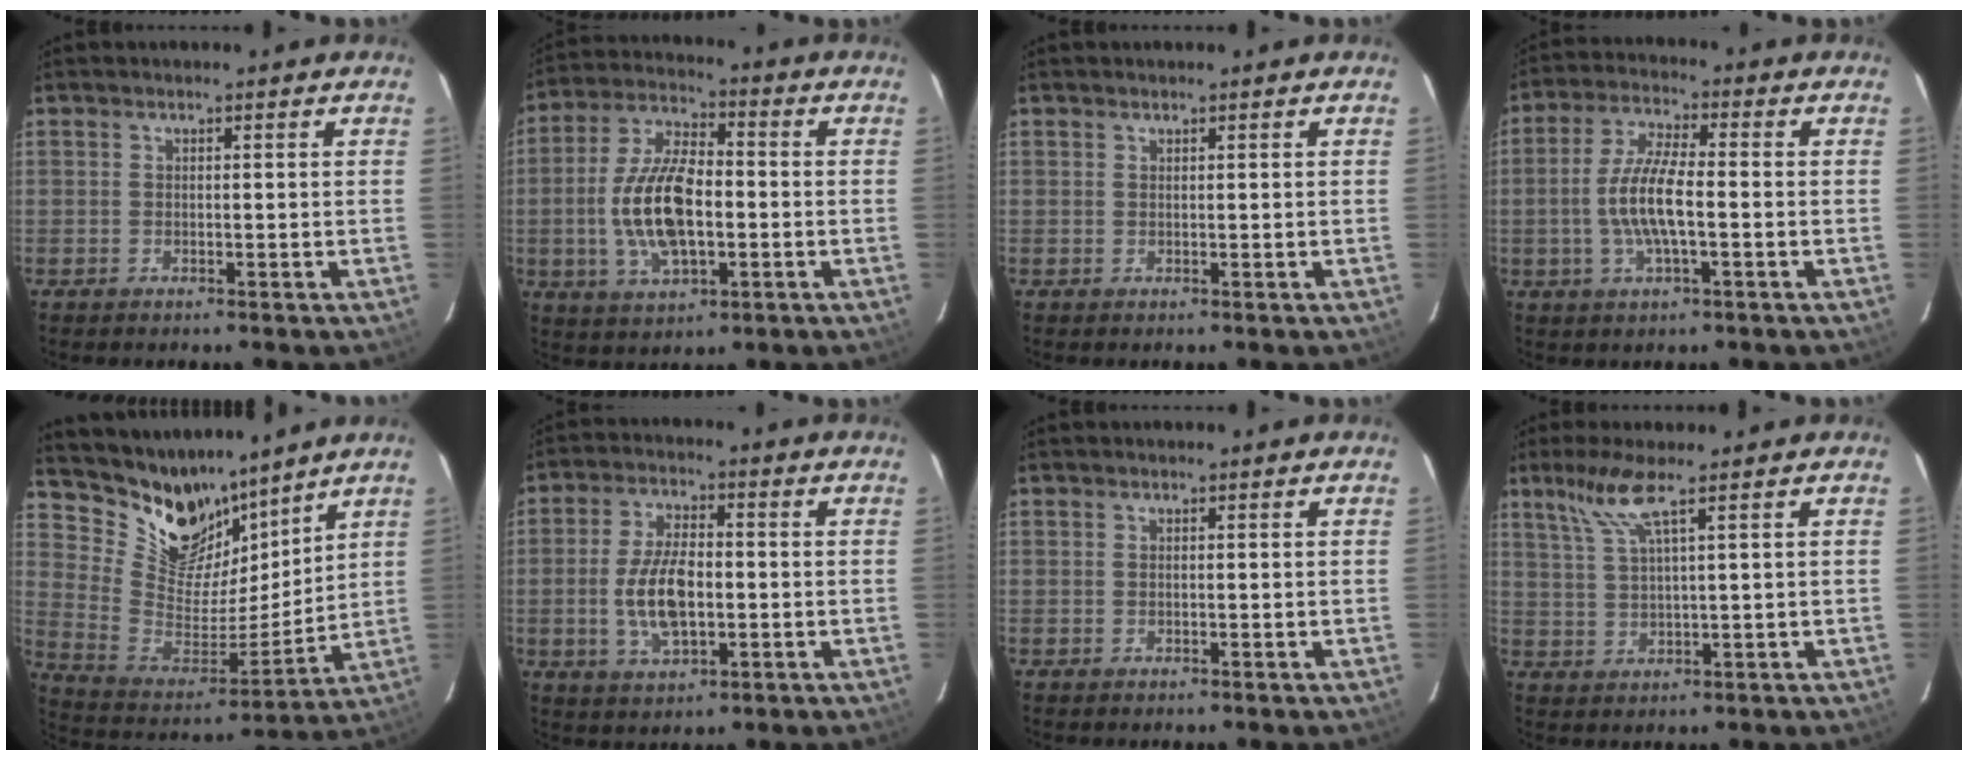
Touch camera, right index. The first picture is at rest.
{"total": 14.2, "force": [-2.2, 6.5, 12.4], "torque": [-0.254, 0.006, -0.038]}
{"total": 0.0}
{"total": 8.9, "force": [-1.7, 2.2, 8.5], "torque": [-0.171, 0.001, -0.033]}
{"total": 17.6, "force": [13.4, 9.1, 6.9], "torque": [-0.165, -0.005, 0.256]}
{"total": 10.0, "force": [-1.5, 4.8, 8.7], "torque": [-0.173, 0.003, -0.025]}
{"total": 0.0}
{"total": 5.6, "force": [3.5, -0.2, 4.4], "torque": [-0.090, 0.002, 0.076]}